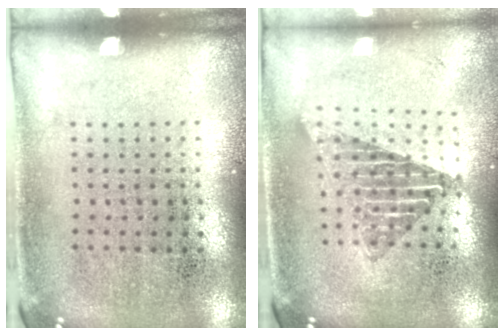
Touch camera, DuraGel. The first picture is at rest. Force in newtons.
{"total": 1.8, "press": 1.4, "slide": 1.0}